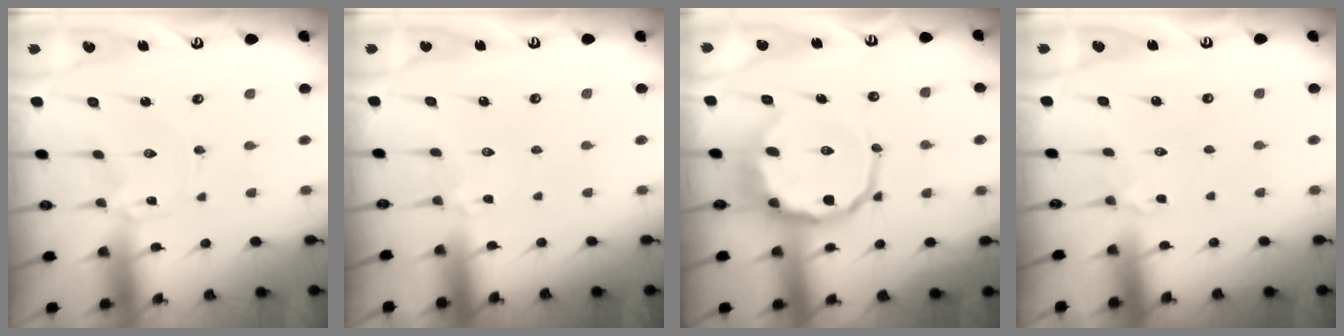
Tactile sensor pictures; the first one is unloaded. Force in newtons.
{"total": 2.1, "press": 2.0, "slide": 0.6}
{"total": 12.0, "press": 11.5, "slide": 3.5}
{"total": 3.7, "press": 3.6, "slide": 0.6}